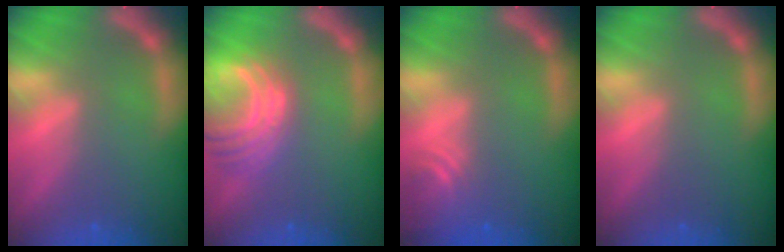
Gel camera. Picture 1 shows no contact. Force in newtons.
{"total": 7.6}
{"total": 3.5}
{"total": 0.0}